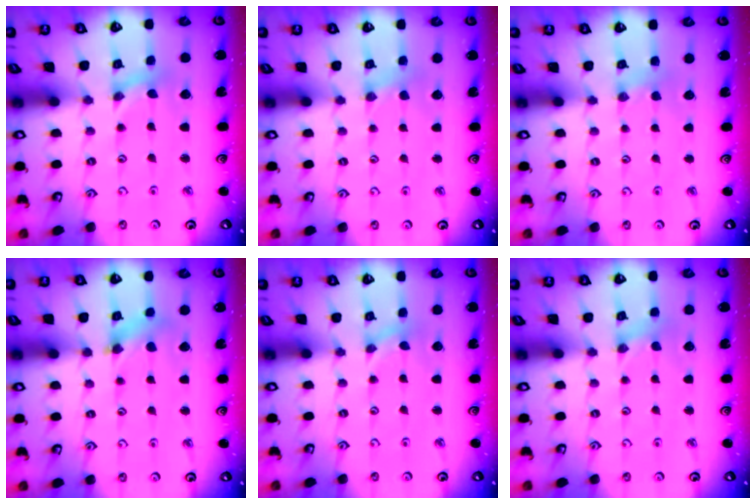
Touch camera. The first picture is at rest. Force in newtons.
{"total": 2.3, "press": 2.3, "slide": 0.4}
{"total": 2.5, "press": 2.4, "slide": 0.4}
{"total": 4.0, "press": 3.9, "slide": 0.5}
{"total": 0.0}
{"total": 0.0}